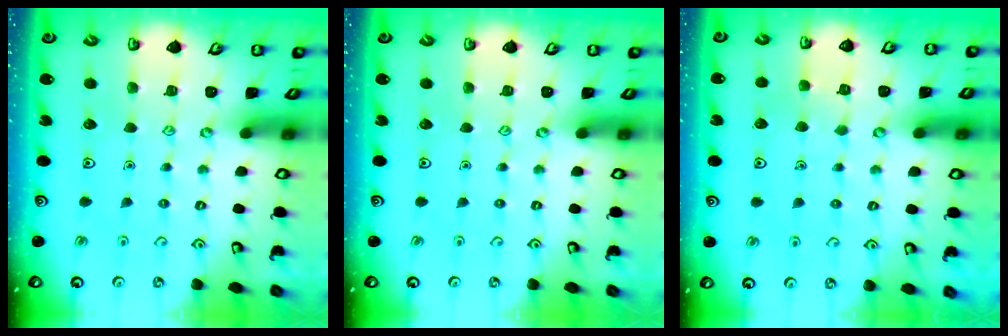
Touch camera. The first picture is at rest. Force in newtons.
{"total": 0.0}
{"total": 3.4, "press": 3.4, "slide": 0.3}